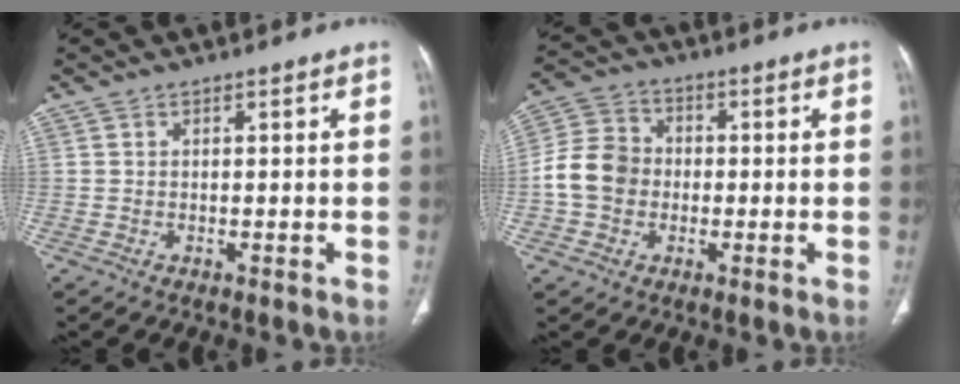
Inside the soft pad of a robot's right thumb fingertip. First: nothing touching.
{"total": 9.3, "force": [-1.1, 8.0, 4.7], "torque": [-0.076, 0.031, -0.031]}